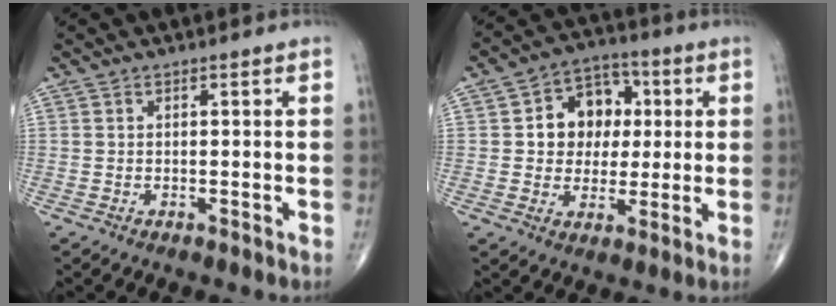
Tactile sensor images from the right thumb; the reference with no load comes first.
{"total": 10.6, "force": [1.9, 8.4, 6.1], "torque": [-0.041, 0.011, 0.025]}